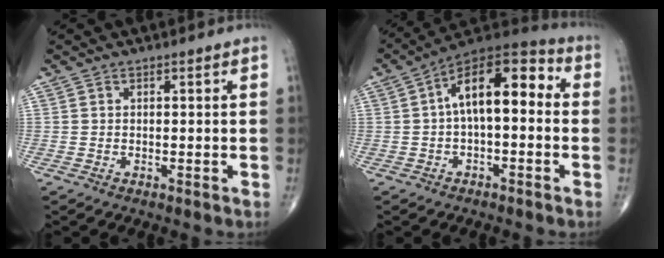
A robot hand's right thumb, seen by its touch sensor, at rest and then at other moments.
{"total": 13.9, "force": [1.0, 6.8, 12.1], "torque": [-0.167, 0.047, 0.002]}